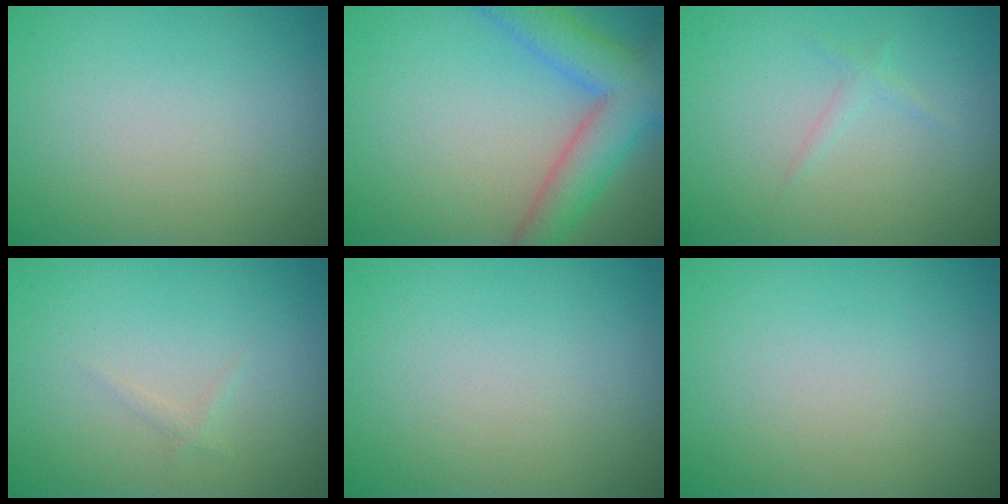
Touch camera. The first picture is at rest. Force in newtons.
{"total": 7.0, "press": 7.0, "slide": 0.4}
{"total": 0.7, "press": 0.7, "slide": 0.1}
{"total": 0.6, "press": 0.6, "slide": 0.1}
{"total": 0.0}
{"total": 0.0}